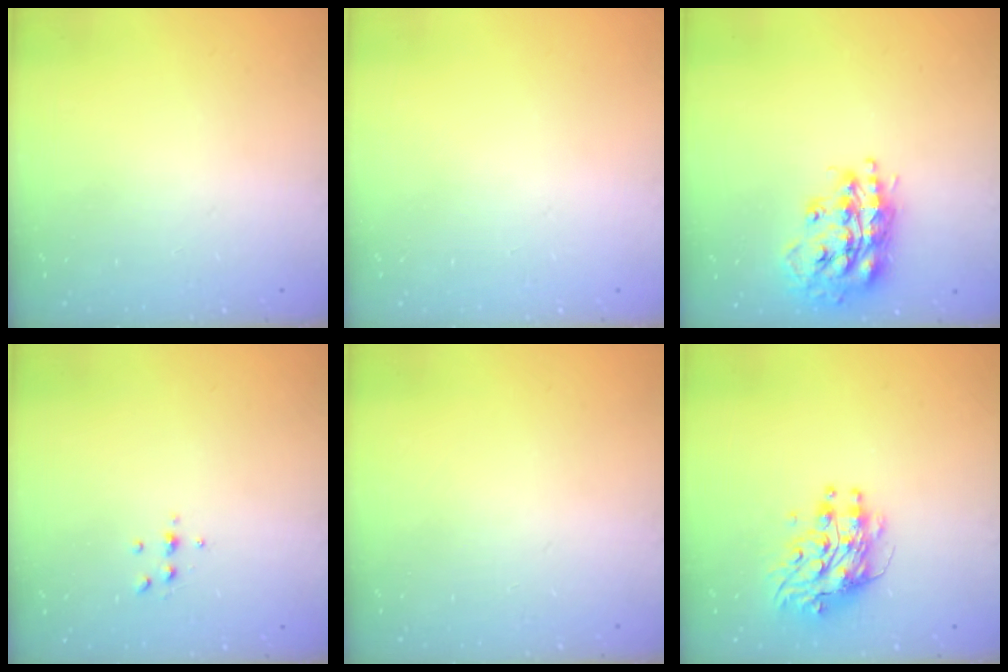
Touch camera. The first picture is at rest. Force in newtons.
{"total": 0.0}
{"total": 17.4, "press": 17.4, "slide": 1.1}
{"total": 3.9, "press": 3.9, "slide": 0.6}
{"total": 0.0}
{"total": 9.0, "press": 9.0, "slide": 0.9}